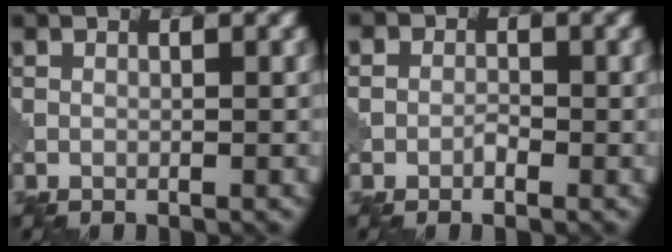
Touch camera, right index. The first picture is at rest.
{"total": 1.4, "force": [-0.4, 1.3, 0.5], "torque": [-0.003, -0.002, -0.012]}